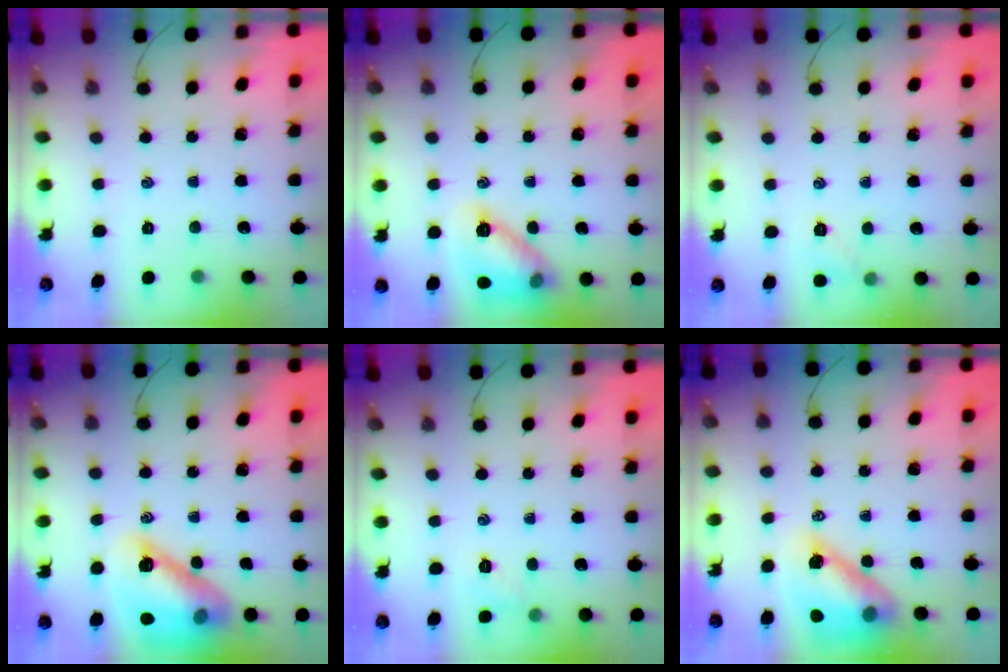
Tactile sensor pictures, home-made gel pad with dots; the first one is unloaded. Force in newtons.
{"total": 12.2, "press": 12.2, "slide": 0.1}
{"total": 4.8, "press": 4.6, "slide": 1.3}
{"total": 16.7, "press": 16.5, "slide": 2.9}
{"total": 4.8, "press": 4.6, "slide": 1.3}
{"total": 14.1, "press": 13.5, "slide": 3.9}